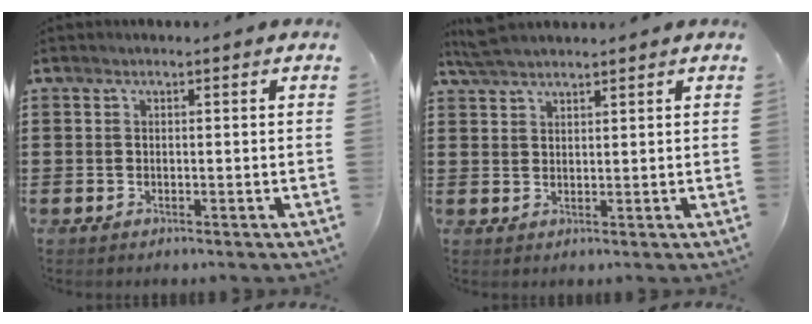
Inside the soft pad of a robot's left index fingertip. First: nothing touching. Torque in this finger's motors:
{"motor_torque": [0.11, -0.23, 0.21, 0.06]}